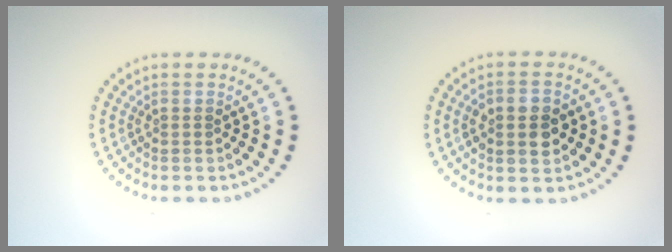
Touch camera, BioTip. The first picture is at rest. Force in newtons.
{"total": 3.7, "press": 3.7, "slide": 0.2}